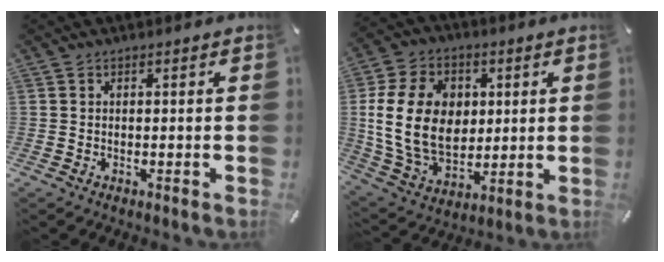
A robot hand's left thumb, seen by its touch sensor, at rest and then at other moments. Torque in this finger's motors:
{"motor_torque": [0.71, 1.08, 1.96, -0.81, 0.60]}